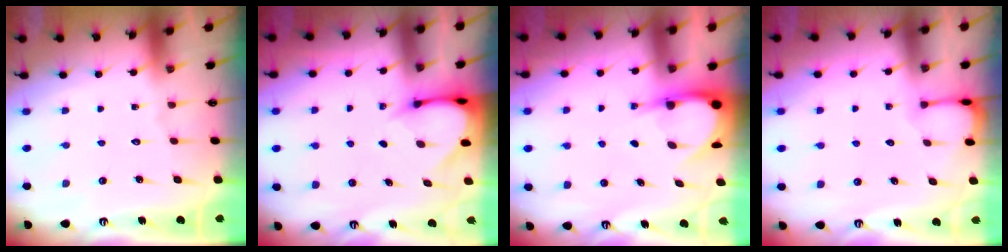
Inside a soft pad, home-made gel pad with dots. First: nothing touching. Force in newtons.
{"total": 3.3, "press": 3.3, "slide": 0.2}
{"total": 5.0, "press": 5.0, "slide": 0.4}
{"total": 1.9, "press": 1.9, "slide": 0.2}